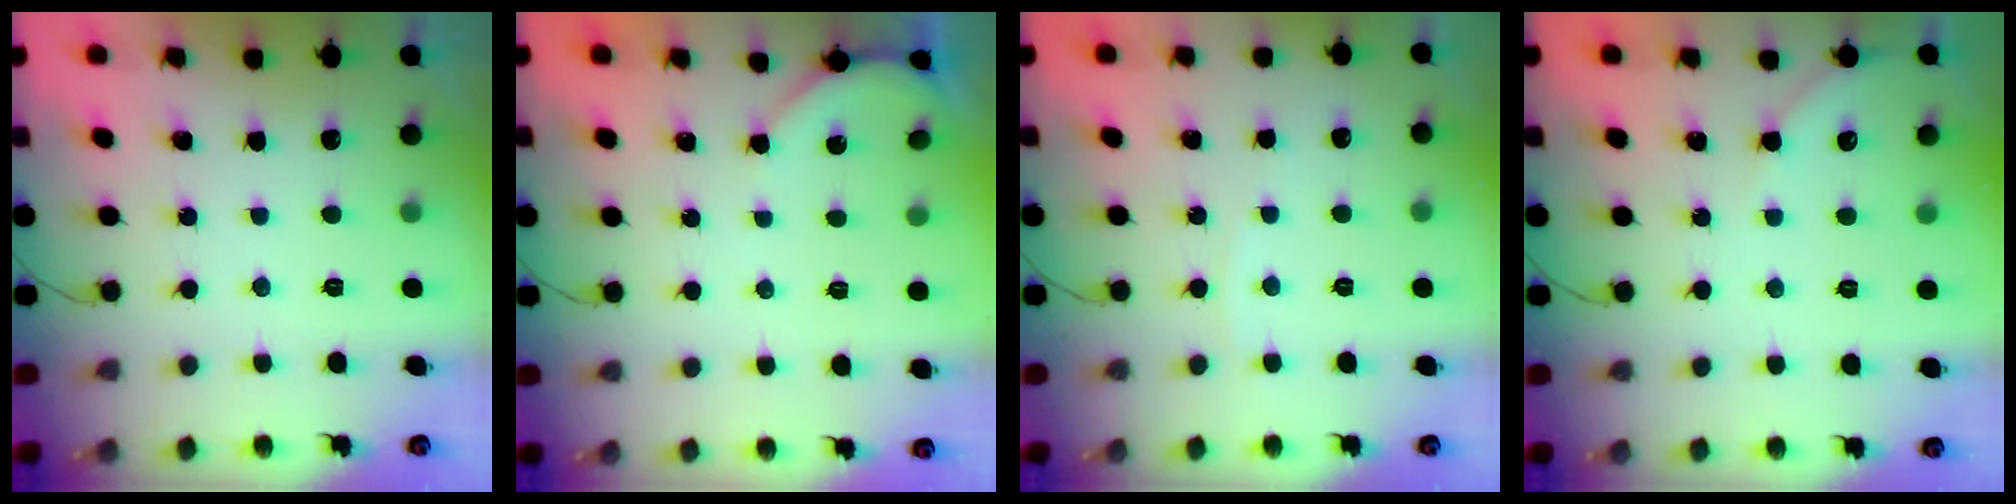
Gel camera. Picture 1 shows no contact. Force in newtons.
{"total": 2.3, "press": 2.2, "slide": 0.4}
{"total": 3.1, "press": 3.0, "slide": 0.4}
{"total": 2.9, "press": 2.9, "slide": 0.4}